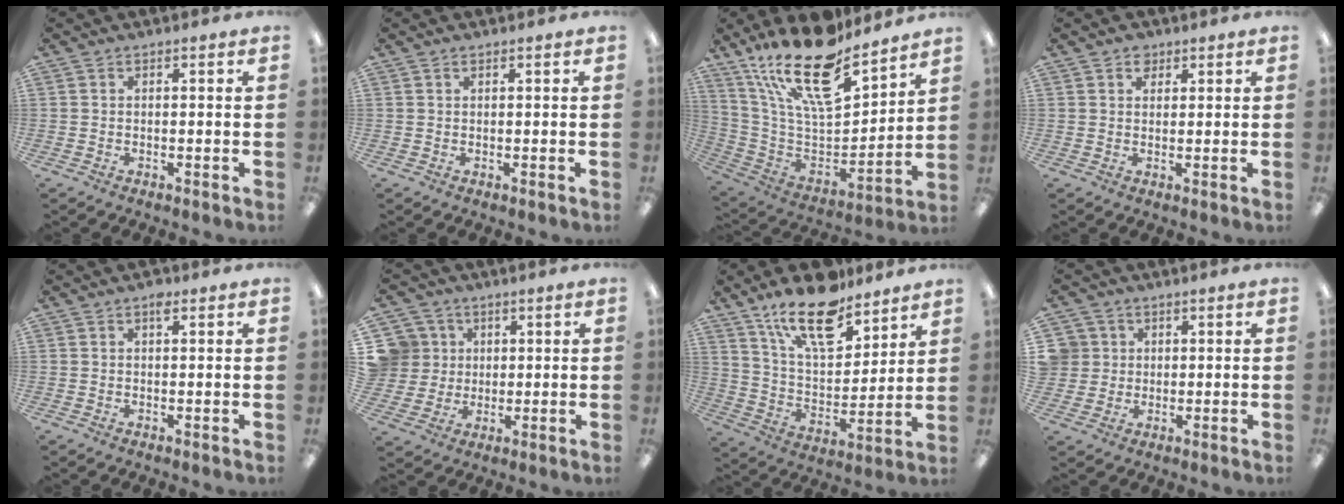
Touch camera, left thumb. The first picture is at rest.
{"total": 0.6, "force": [0.4, 0.2, 0.4], "torque": [-0.008, 0.003, 0.007]}
{"total": 22.9, "force": [16.9, 7.9, 13.3], "torque": [-0.234, -0.113, 0.295]}
{"total": 2.8, "force": [2.0, 1.8, 0.9], "torque": [-0.004, -0.004, 0.033]}
{"total": 1.7, "force": [0.9, 0.7, 1.2], "torque": [-0.010, -0.002, 0.012]}
{"total": 8.6, "force": [2.6, 8.1, 0.5], "torque": [-0.038, -0.005, 0.056]}
{"total": 17.9, "force": [13.3, 7.4, 9.5], "torque": [-0.164, -0.075, 0.232]}
{"total": 5.2, "force": [1.4, 5.0, 0.2], "torque": [-0.015, 0.008, 0.029]}